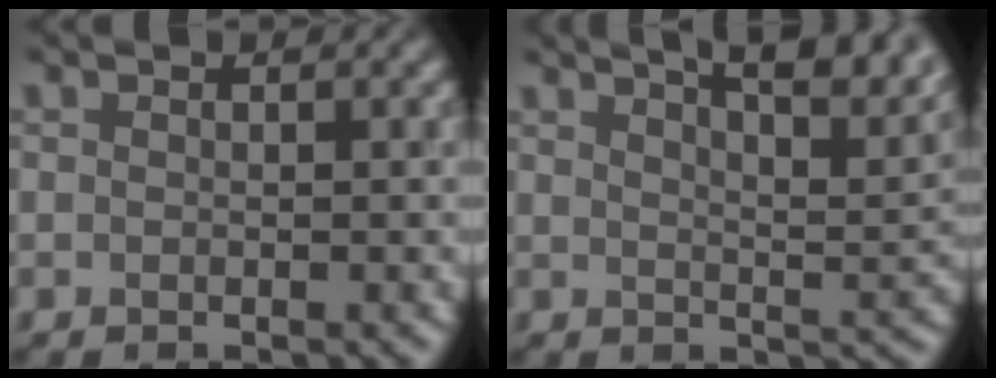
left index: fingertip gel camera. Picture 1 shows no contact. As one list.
[{"total": 10.9, "force": [7.8, 3.4, 6.8], "torque": [-0.054, 0.036, 0.068]}]